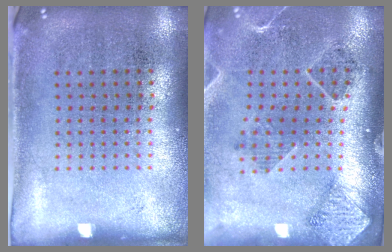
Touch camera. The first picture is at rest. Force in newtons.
{"total": 1.5, "press": 1.5, "slide": 0.2}